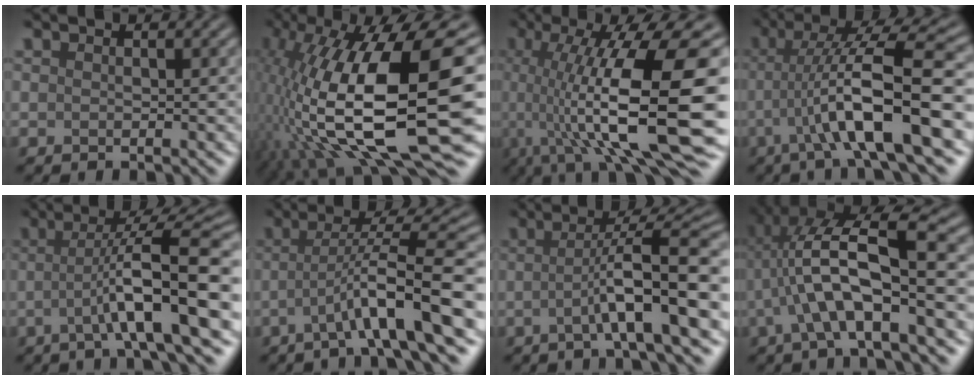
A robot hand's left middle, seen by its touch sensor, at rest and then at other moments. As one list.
[{"total": 17.3, "force": [-0.6, 6.6, 16.0], "torque": [-0.300, 0.007, 0.001]}, {"total": 15.7, "force": [-0.8, 4.4, 15.0], "torque": [-0.237, 0.010, -0.003]}, {"total": 10.3, "force": [-2.4, 1.9, 9.8], "torque": [-0.151, 0.024, -0.041]}, {"total": 9.3, "force": [-1.3, 1.6, 9.1], "torque": [-0.123, 0.016, -0.027]}, {"total": 7.8, "force": [-2.3, 0.9, 7.4], "torque": [-0.112, 0.022, -0.039]}, {"total": 8.0, "force": [-1.3, 1.3, 7.8], "torque": [-0.107, 0.020, -0.026]}, {"total": 9.1, "force": [-0.8, 2.5, 8.8], "torque": [-0.166, 0.021, -0.013]}]